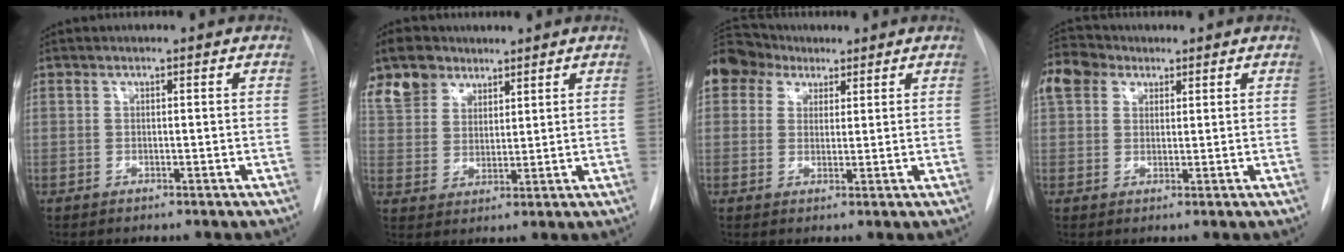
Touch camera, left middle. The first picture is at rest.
{"total": 10.9, "force": [7.7, 7.0, 3.1], "torque": [-0.075, 0.027, 0.153]}
{"total": 11.4, "force": [6.9, 8.4, 3.5], "torque": [-0.096, 0.055, 0.130]}
{"total": 9.5, "force": [5.4, 6.7, 3.9], "torque": [-0.100, 0.042, 0.103]}